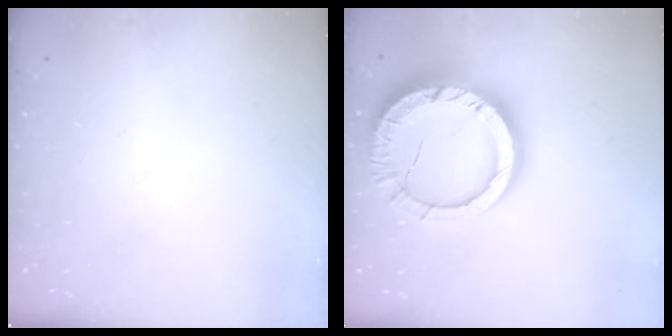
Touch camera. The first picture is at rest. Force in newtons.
{"total": 19.3, "press": 19.2, "slide": 1.7}